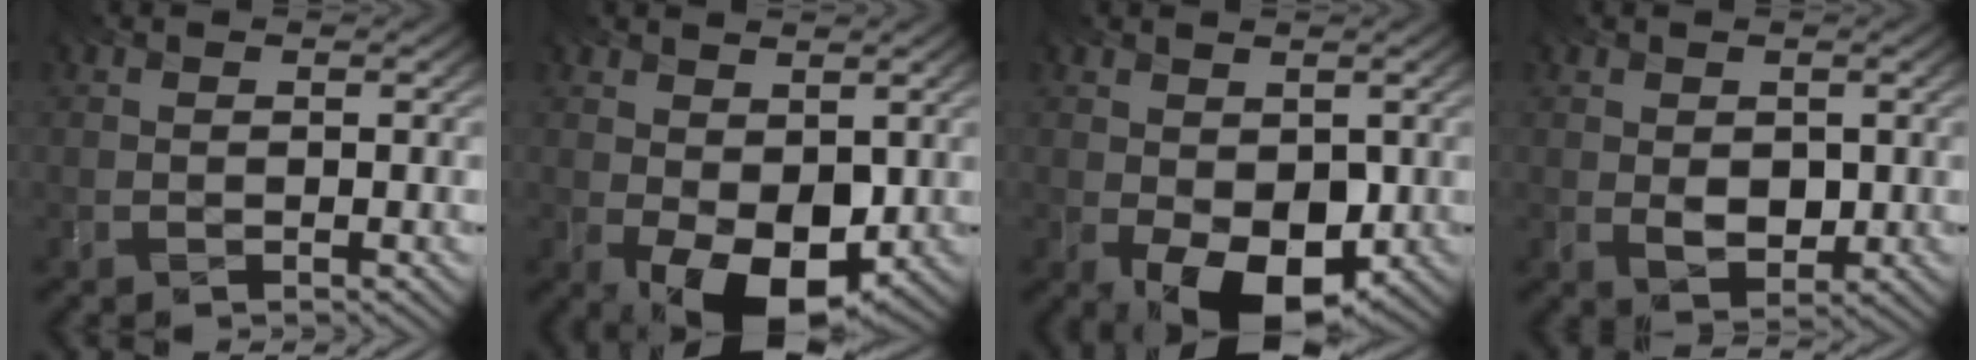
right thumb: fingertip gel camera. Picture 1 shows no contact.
{"total": 8.7, "force": [-1.1, 5.2, 6.9], "torque": [-0.118, -0.014, -0.011]}
{"total": 8.0, "force": [-2.1, 4.8, 6.0], "torque": [-0.109, -0.016, -0.030]}
{"total": 2.9, "force": [-0.3, 2.1, 2.0], "torque": [-0.047, -0.005, 0.001]}